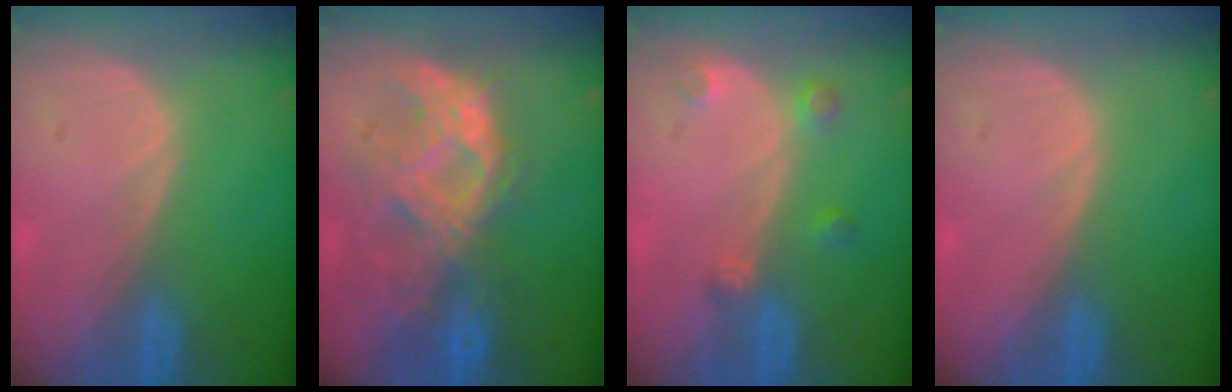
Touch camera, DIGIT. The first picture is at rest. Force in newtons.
{"total": 9.7, "press": 8.9, "slide": 3.9}
{"total": 2.7, "press": 2.6, "slide": 0.5}
{"total": 0.0}